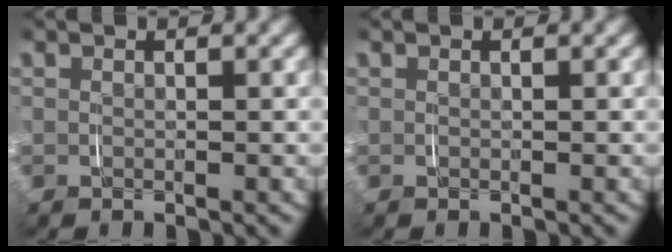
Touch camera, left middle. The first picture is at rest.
{"total": 0.0}